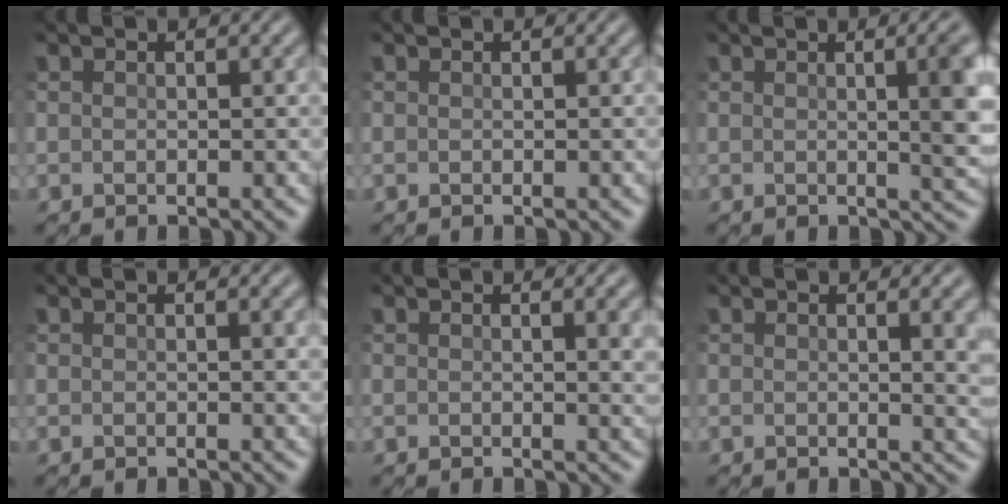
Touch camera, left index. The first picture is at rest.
{"total": 0.0}
{"total": 4.4, "force": [0.4, 1.4, 4.2], "torque": [-0.064, -0.002, 0.010]}
{"total": 0.5, "force": [0.3, 0.1, 0.5], "torque": [-0.011, 0.001, 0.005]}
{"total": 2.0, "force": [0.7, 0.9, 1.6], "torque": [-0.029, -0.002, 0.010]}
{"total": 3.2, "force": [0.6, 1.7, 2.6], "torque": [-0.036, -0.011, 0.018]}